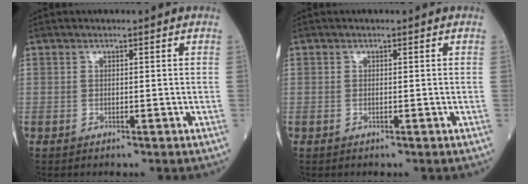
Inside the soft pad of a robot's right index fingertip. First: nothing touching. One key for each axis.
{"total": 0.0}